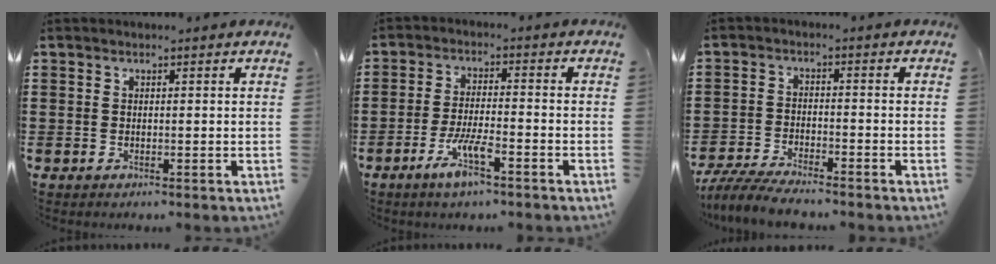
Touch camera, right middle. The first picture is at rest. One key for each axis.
{"total": 6.1, "fx": -3.6, "fy": 1.1, "fz": 4.9, "tx": -0.097, "ty": -0.004, "tz": -0.064}
{"total": 5.5, "fx": -5.2, "fy": 0.5, "fz": 1.7, "tx": -0.047, "ty": -0.008, "tz": -0.106}